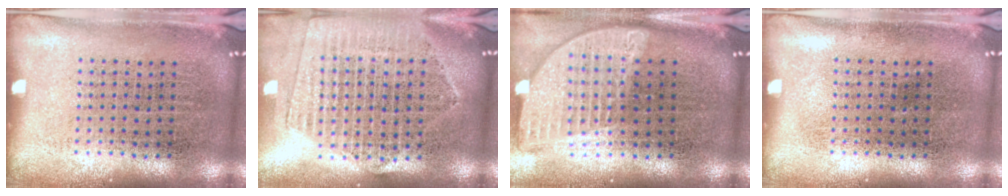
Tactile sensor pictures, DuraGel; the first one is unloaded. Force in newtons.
{"total": 2.0, "press": 1.8, "slide": 0.9}
{"total": 1.9, "press": 1.6, "slide": 1.1}
{"total": 0.0}